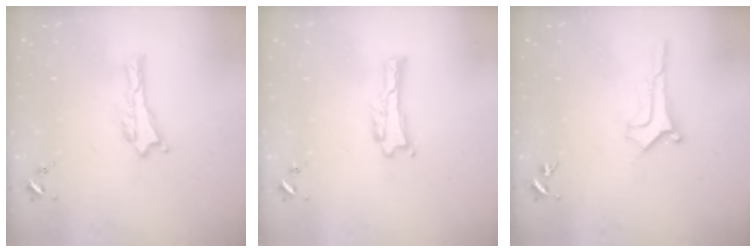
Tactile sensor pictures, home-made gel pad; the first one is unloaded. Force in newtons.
{"total": 0.0}
{"total": 0.9, "press": 0.9, "slide": 0.1}